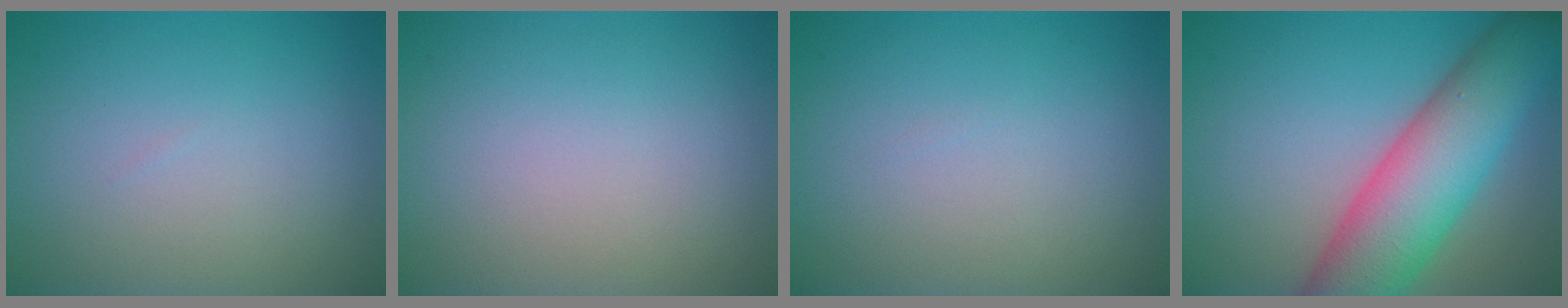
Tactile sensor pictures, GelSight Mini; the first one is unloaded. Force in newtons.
{"total": 0.0}
{"total": 0.0}
{"total": 10.3, "press": 10.3, "slide": 0.6}